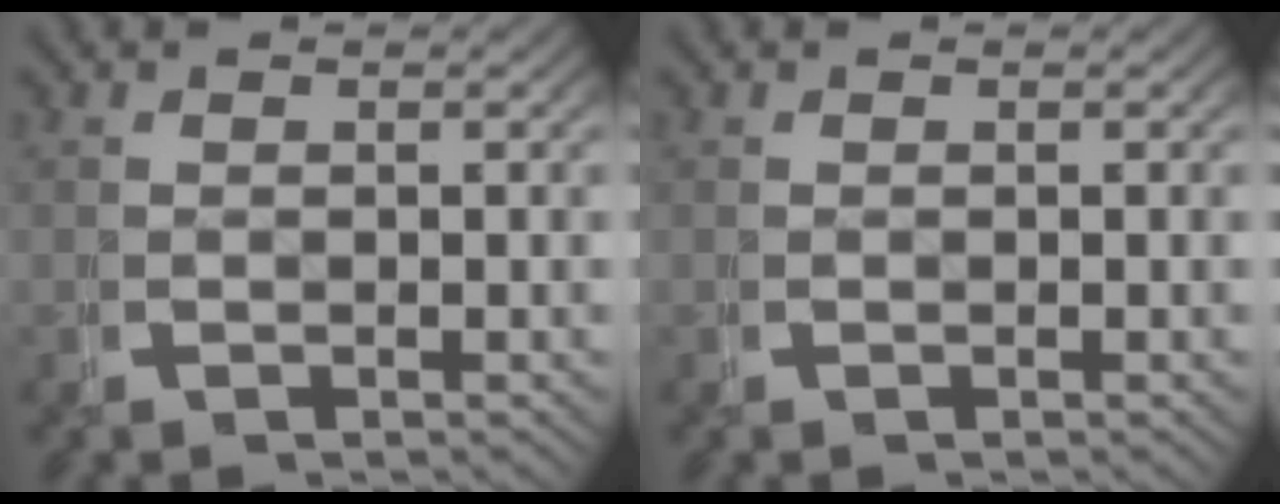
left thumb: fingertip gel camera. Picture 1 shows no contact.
{"total": 0.0}